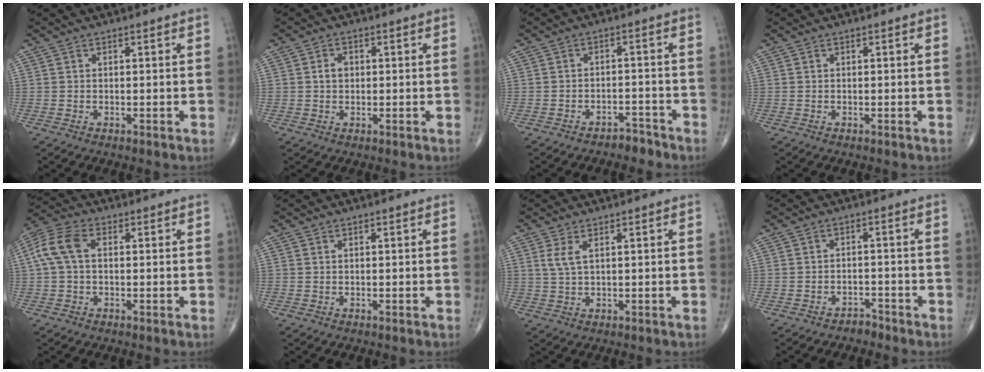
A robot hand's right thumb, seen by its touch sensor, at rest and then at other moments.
{"total": 2.5, "force": [0.3, 1.9, 1.5], "torque": [-0.017, 0.005, 0.006]}
{"total": 3.6, "force": [-3.1, 1.7, 0.5], "torque": [-0.004, 0.030, -0.044]}
{"total": 0.0}
{"total": 7.6, "force": [0.9, 4.6, 5.9], "torque": [-0.137, 0.024, 0.013]}
{"total": 0.0}
{"total": 2.1, "force": [0.9, 0.7, 1.8], "torque": [-0.043, 0.002, 0.026]}
{"total": 2.3, "force": [-2.0, 1.1, 0.0], "torque": [0.001, 0.014, -0.031]}